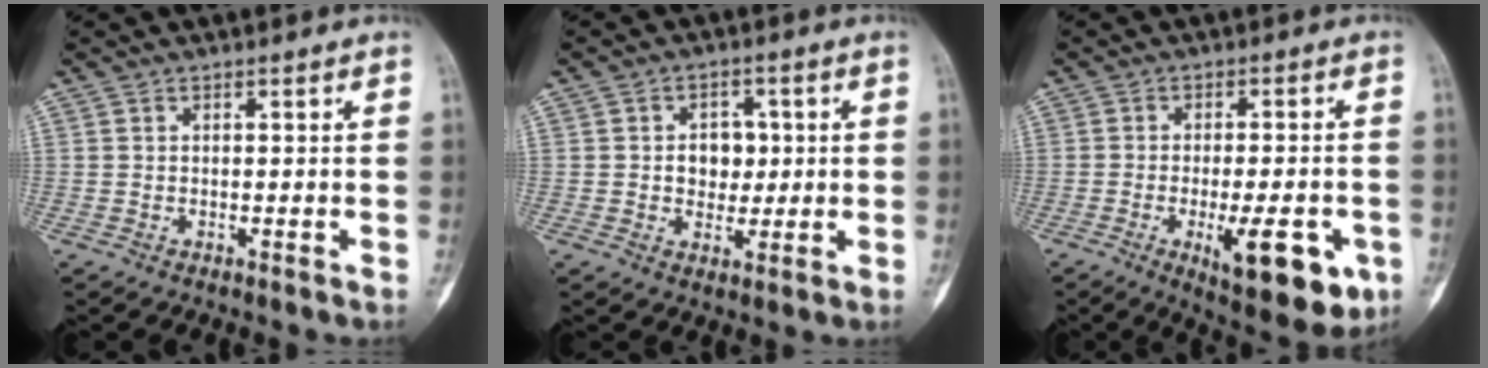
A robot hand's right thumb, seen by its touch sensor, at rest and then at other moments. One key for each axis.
{"total": 5.8, "fx": 0.5, "fy": 4.6, "fz": 3.5, "tx": -0.015, "ty": 0.004, "tz": 0.007}
{"total": 14.3, "fx": -5.2, "fy": 5.0, "fz": 12.4, "tx": -0.154, "ty": -0.001, "tz": -0.062}